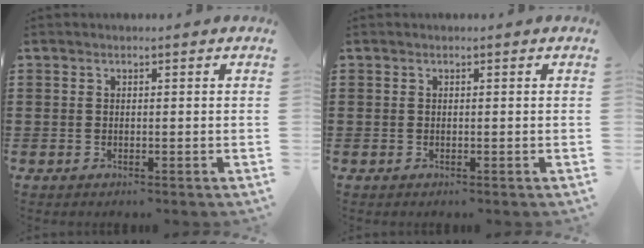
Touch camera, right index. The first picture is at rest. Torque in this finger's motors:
{"motor_torque": [0.00, 0.00, 0.00, -0.01]}